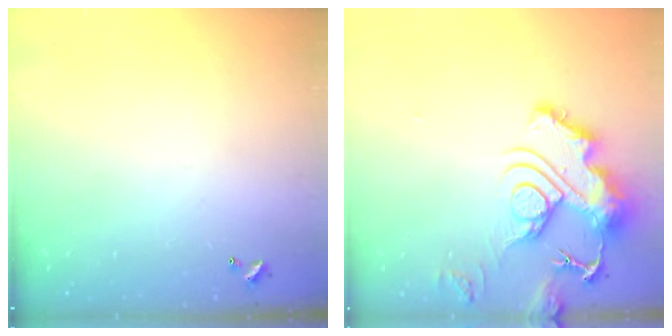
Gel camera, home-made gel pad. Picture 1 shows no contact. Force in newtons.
{"total": 16.4, "press": 16.3, "slide": 1.5}